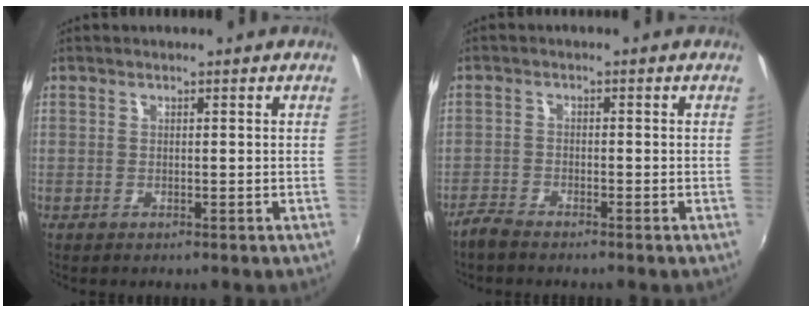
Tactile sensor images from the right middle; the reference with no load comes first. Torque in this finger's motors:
{"motor_torque": [0.51, -0.41, 0.08, 0.02]}